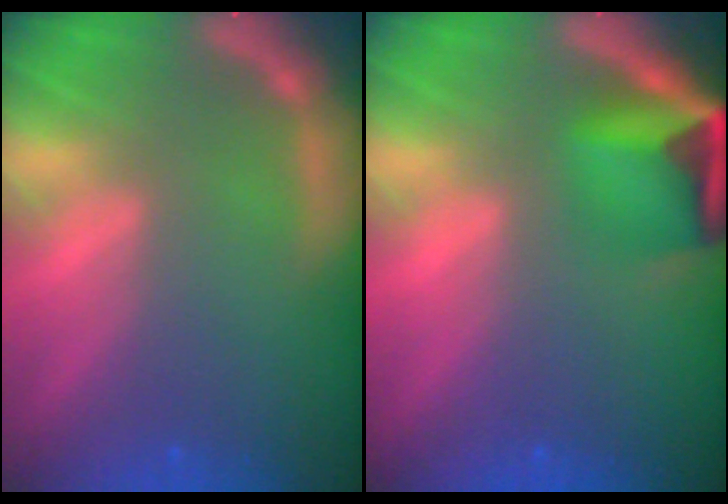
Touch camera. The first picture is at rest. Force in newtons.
{"total": 6.4}